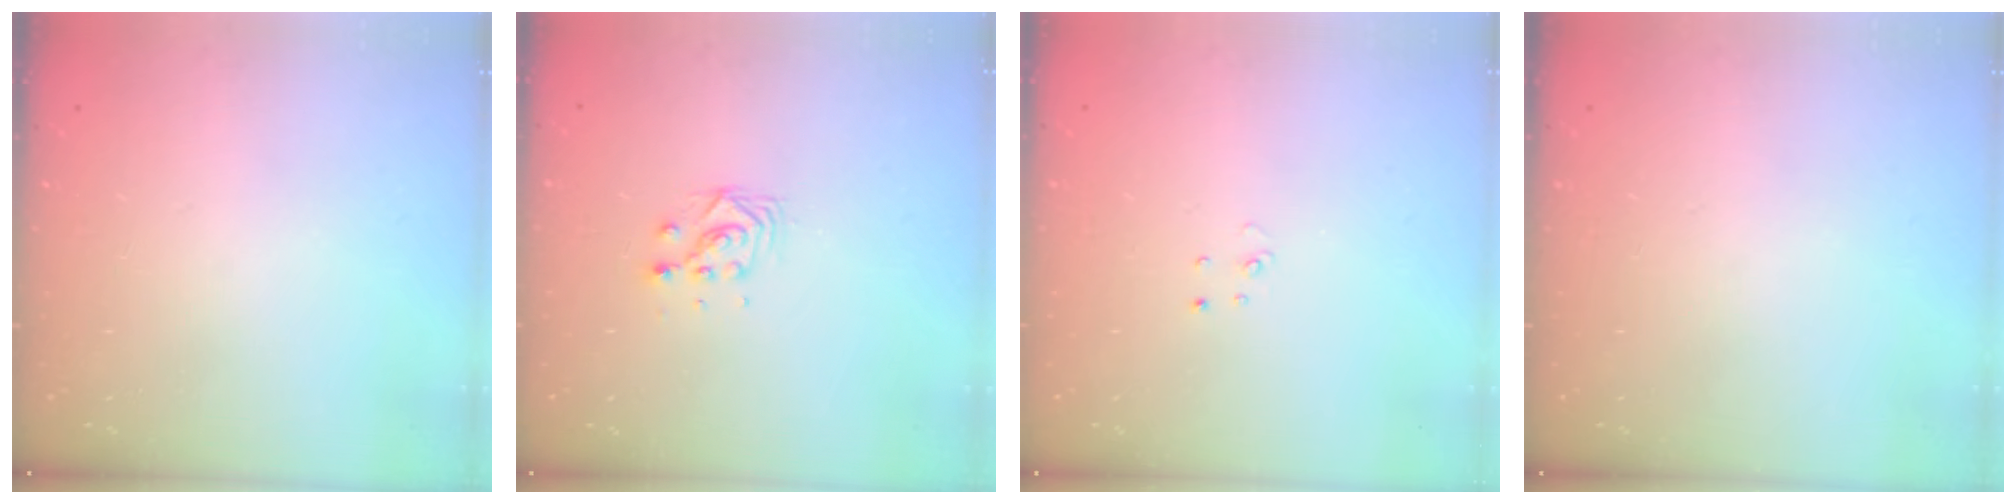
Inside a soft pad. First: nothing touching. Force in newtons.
{"total": 4.6, "press": 4.6, "slide": 0.2}
{"total": 2.7, "press": 2.7, "slide": 0.3}
{"total": 0.0}